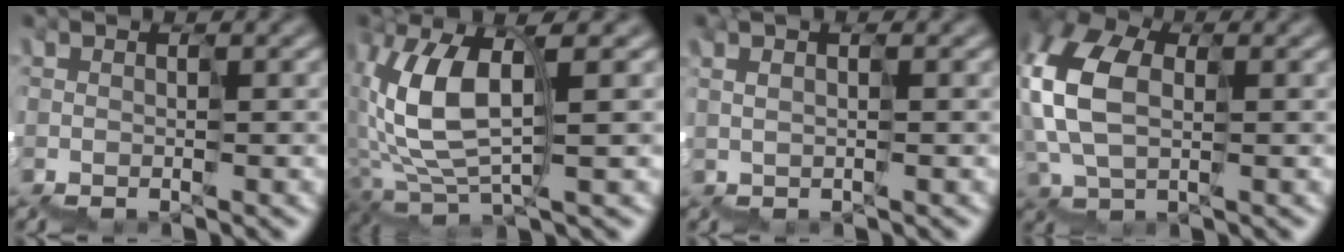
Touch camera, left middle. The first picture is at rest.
{"total": 5.4, "force": [1.2, 2.1, 4.9], "torque": [-0.132, 0.017, 0.021]}
{"total": 1.1, "force": [0.9, 0.2, 0.6], "torque": [-0.011, 0.019, 0.019]}
{"total": 6.0, "force": [1.2, 4.1, 4.1], "torque": [-0.147, 0.025, 0.015]}